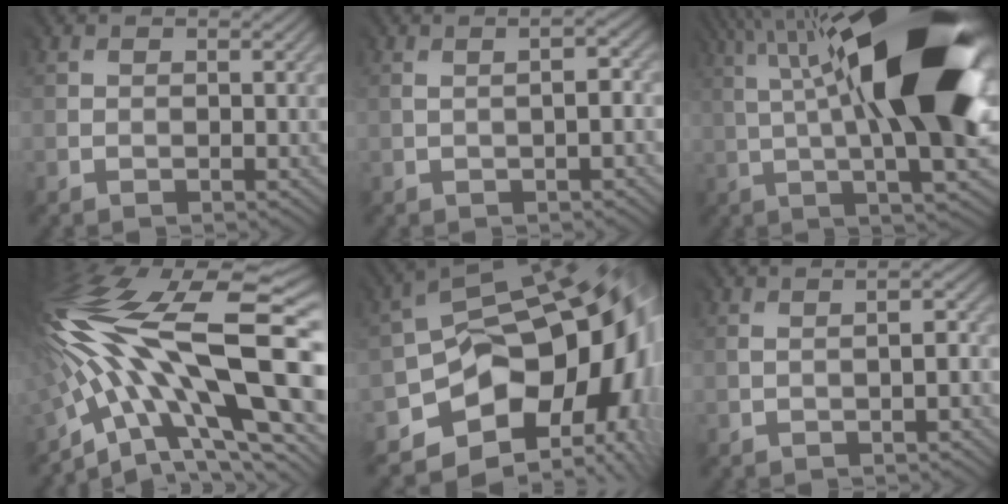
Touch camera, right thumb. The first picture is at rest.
{"total": 2.0, "force": [-0.2, 0.1, 1.9], "torque": [-0.028, 0.003, 0.002]}
{"total": 20.0, "force": [4.8, 4.8, 18.8], "torque": [-0.305, 0.046, 0.086]}
{"total": 20.1, "force": [-1.5, 7.6, 18.5], "torque": [-0.344, -0.001, -0.030]}
{"total": 16.3, "force": [-3.8, 11.1, 11.3], "torque": [-0.180, -0.032, -0.058]}
{"total": 1.6, "force": [-0.6, -0.1, 1.5], "torque": [-0.023, 0.002, -0.005]}